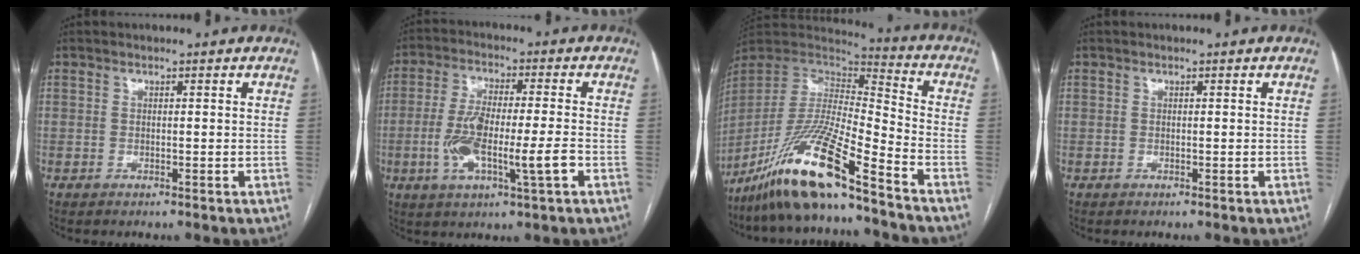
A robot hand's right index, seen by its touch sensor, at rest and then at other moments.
{"total": 11.2, "force": [-2.9, 1.6, 10.7], "torque": [-0.206, 0.001, -0.049]}
{"total": 17.8, "force": [-13.2, 0.6, 11.9], "torque": [-0.248, -0.022, -0.252]}
{"total": 0.0}